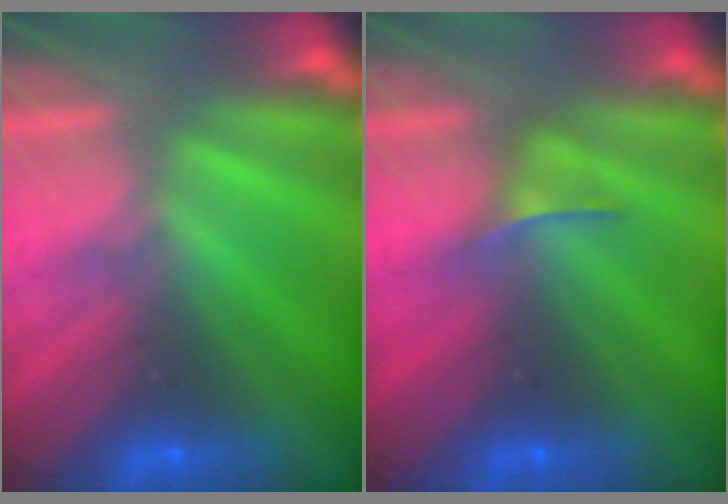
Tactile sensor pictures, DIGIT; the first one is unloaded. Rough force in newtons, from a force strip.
{"total": 2.4}